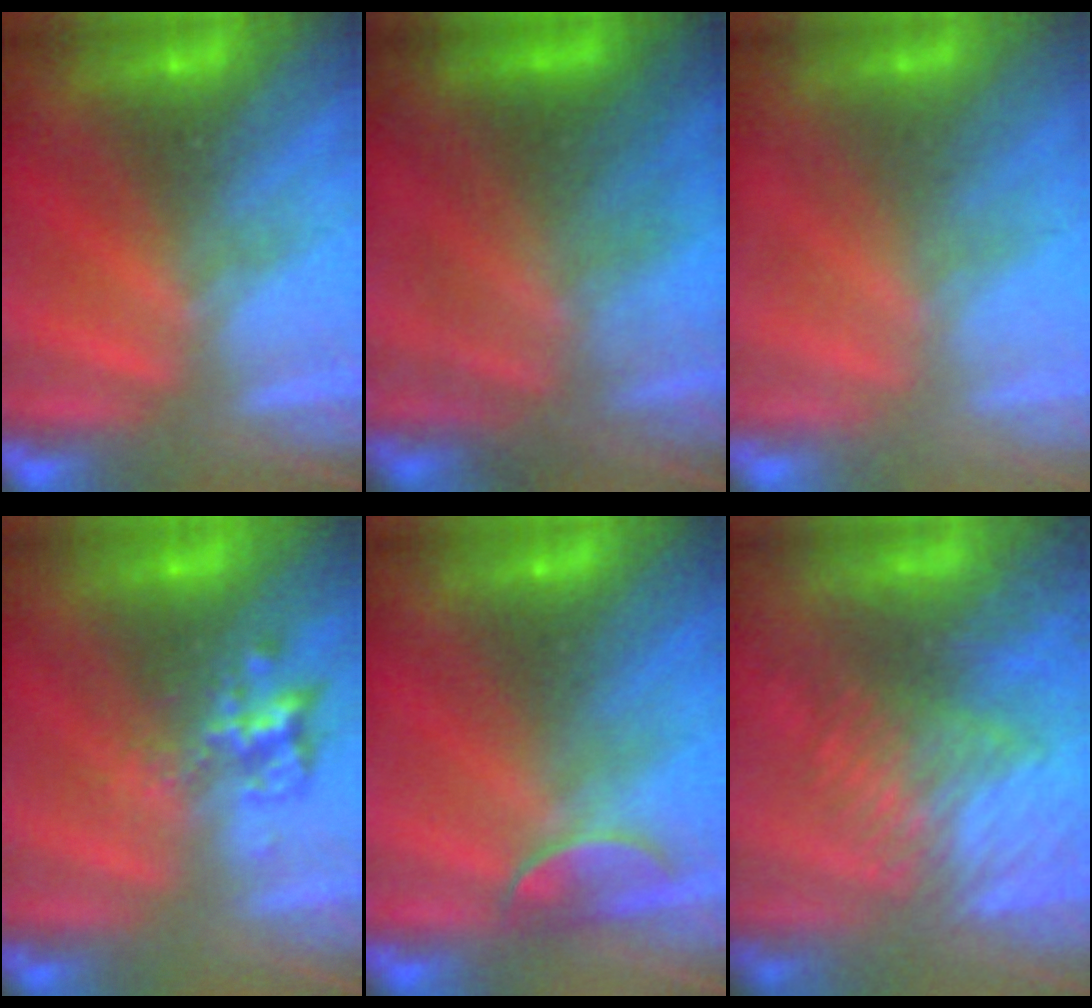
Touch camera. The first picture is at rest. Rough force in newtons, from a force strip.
{"total": 4.4}
{"total": 2.3}
{"total": 2.3}
{"total": 2.4}
{"total": 5.7}